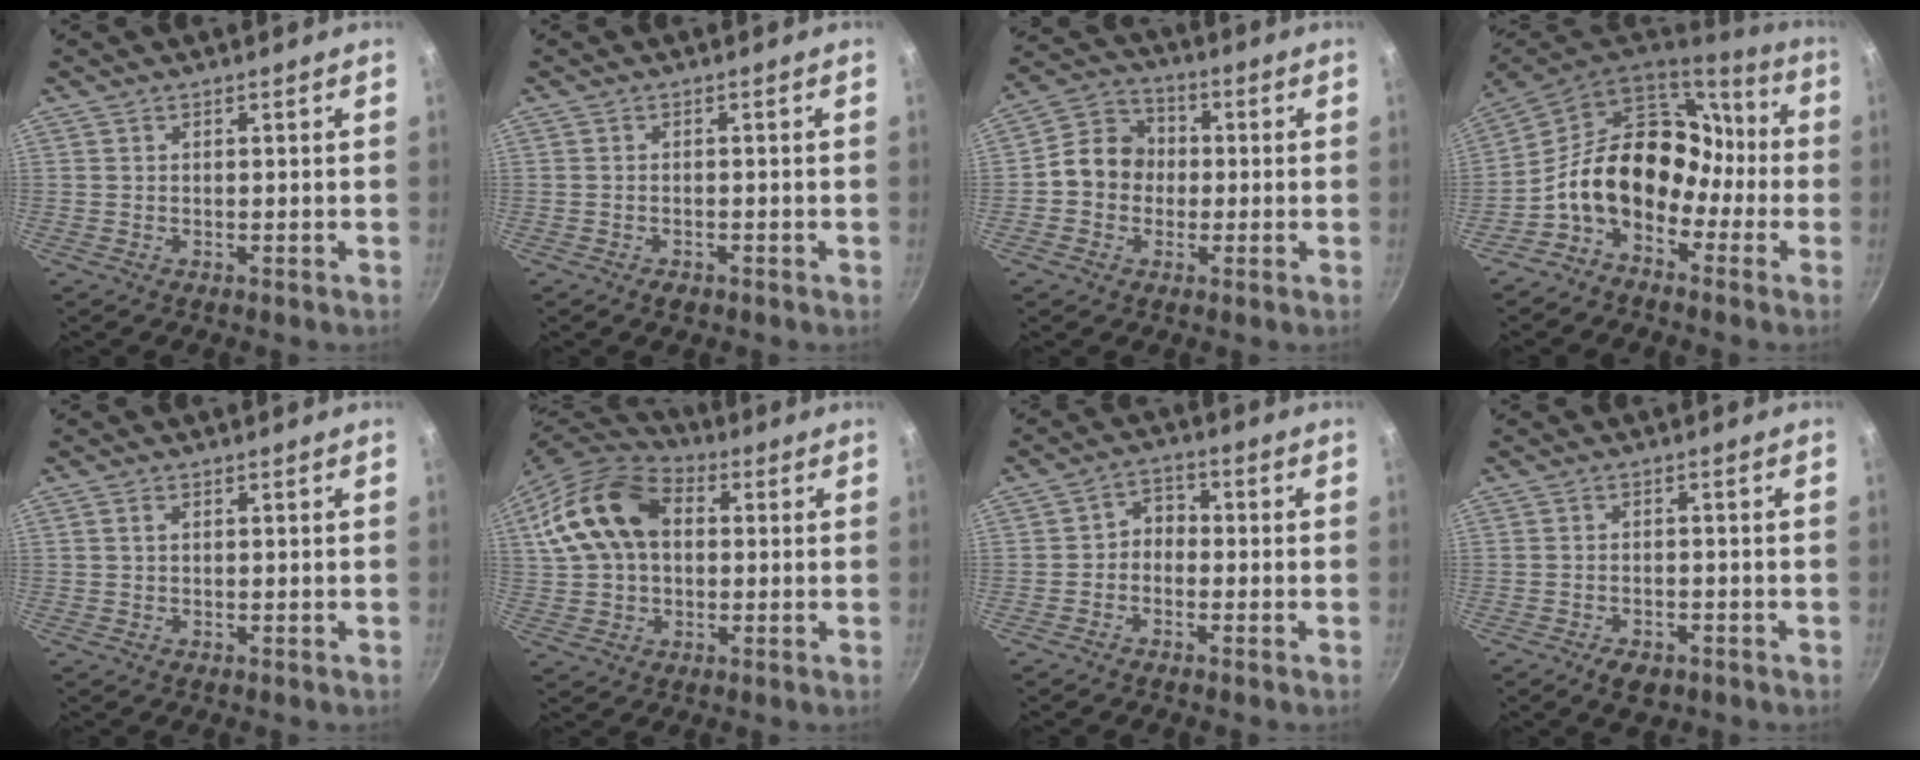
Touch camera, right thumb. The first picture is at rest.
{"total": 1.7, "force": [-1.1, 1.0, 0.9], "torque": [-0.017, 0.008, -0.016]}
{"total": 9.4, "force": [-0.6, 8.2, 4.4], "torque": [-0.041, 0.025, -0.031]}
{"total": 17.7, "force": [-4.4, 13.1, 11.1], "torque": [-0.136, 0.070, -0.092]}
{"total": 1.1, "force": [0.3, 0.7, 0.8], "torque": [-0.013, 0.003, 0.005]}
{"total": 16.9, "force": [3.1, 11.8, 11.8], "torque": [-0.207, 0.023, 0.044]}
{"total": 3.7, "force": [-1.2, 2.9, 2.0], "torque": [-0.014, 0.024, -0.032]}
{"total": 4.2, "force": [-2.5, 2.4, 2.4], "torque": [-0.035, 0.017, -0.031]}